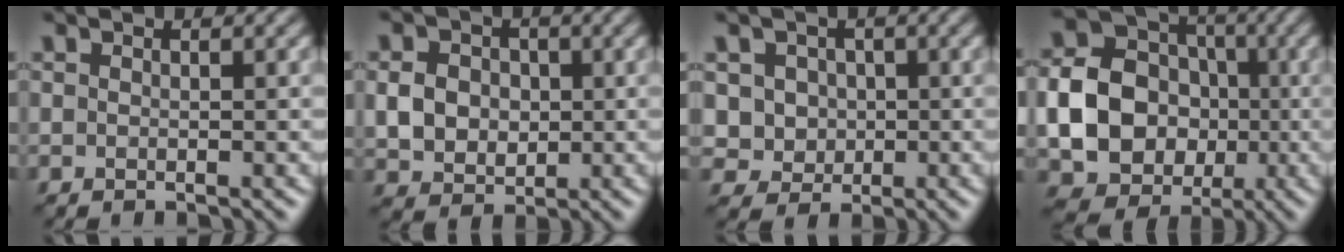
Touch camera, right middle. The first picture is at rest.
{"total": 3.8, "force": [-0.1, 3.2, 2.0], "torque": [-0.044, -0.005, -0.004]}
{"total": 4.4, "force": [0.7, 4.0, 1.8], "torque": [-0.038, 0.004, 0.012]}
{"total": 11.8, "force": [-1.5, 10.5, 5.3], "torque": [-0.100, -0.026, -0.038]}